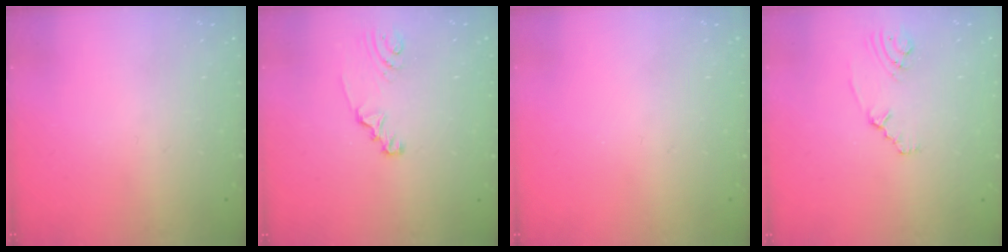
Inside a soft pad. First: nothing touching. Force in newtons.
{"total": 2.4, "press": 2.4, "slide": 0.1}
{"total": 0.0}
{"total": 1.8, "press": 1.7, "slide": 0.7}